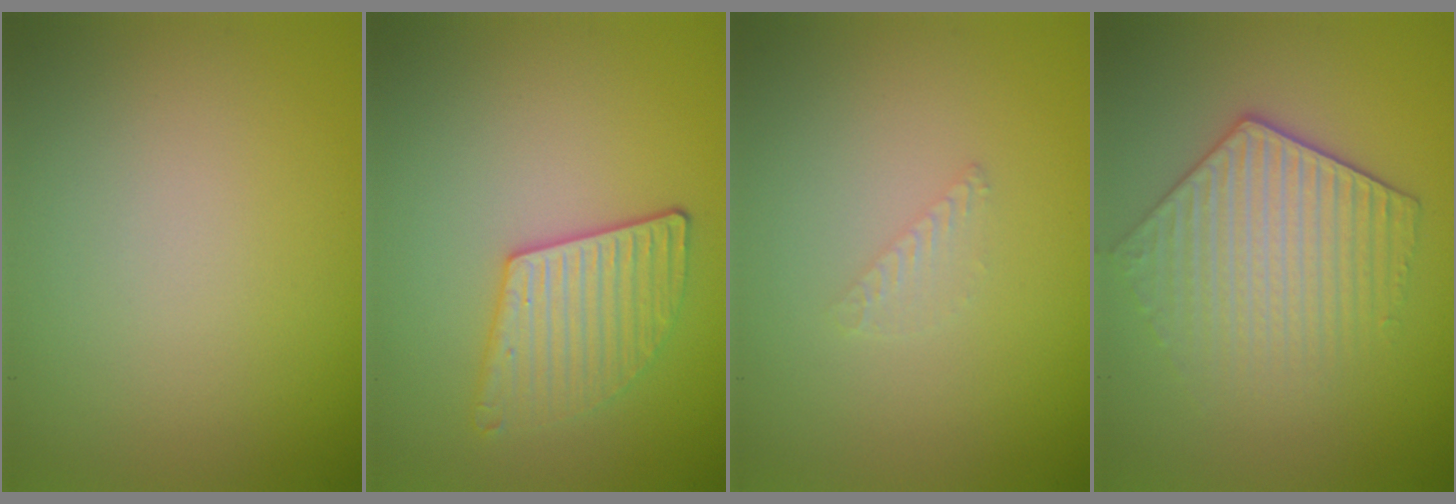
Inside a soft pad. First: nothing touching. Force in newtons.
{"total": 3.0, "press": 2.9, "slide": 0.7}
{"total": 0.8, "press": 0.8, "slide": 0.0}
{"total": 4.5, "press": 3.8, "slide": 2.3}